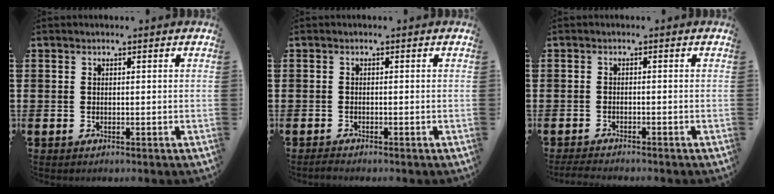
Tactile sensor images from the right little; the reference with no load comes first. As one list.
[{"total": 0.6, "force": [-0.5, 0.1, 0.3], "torque": [-0.007, -0.002, -0.010]}, {"total": 1.3, "force": [-1.2, 0.0, 0.5], "torque": [-0.009, 0.002, -0.024]}]